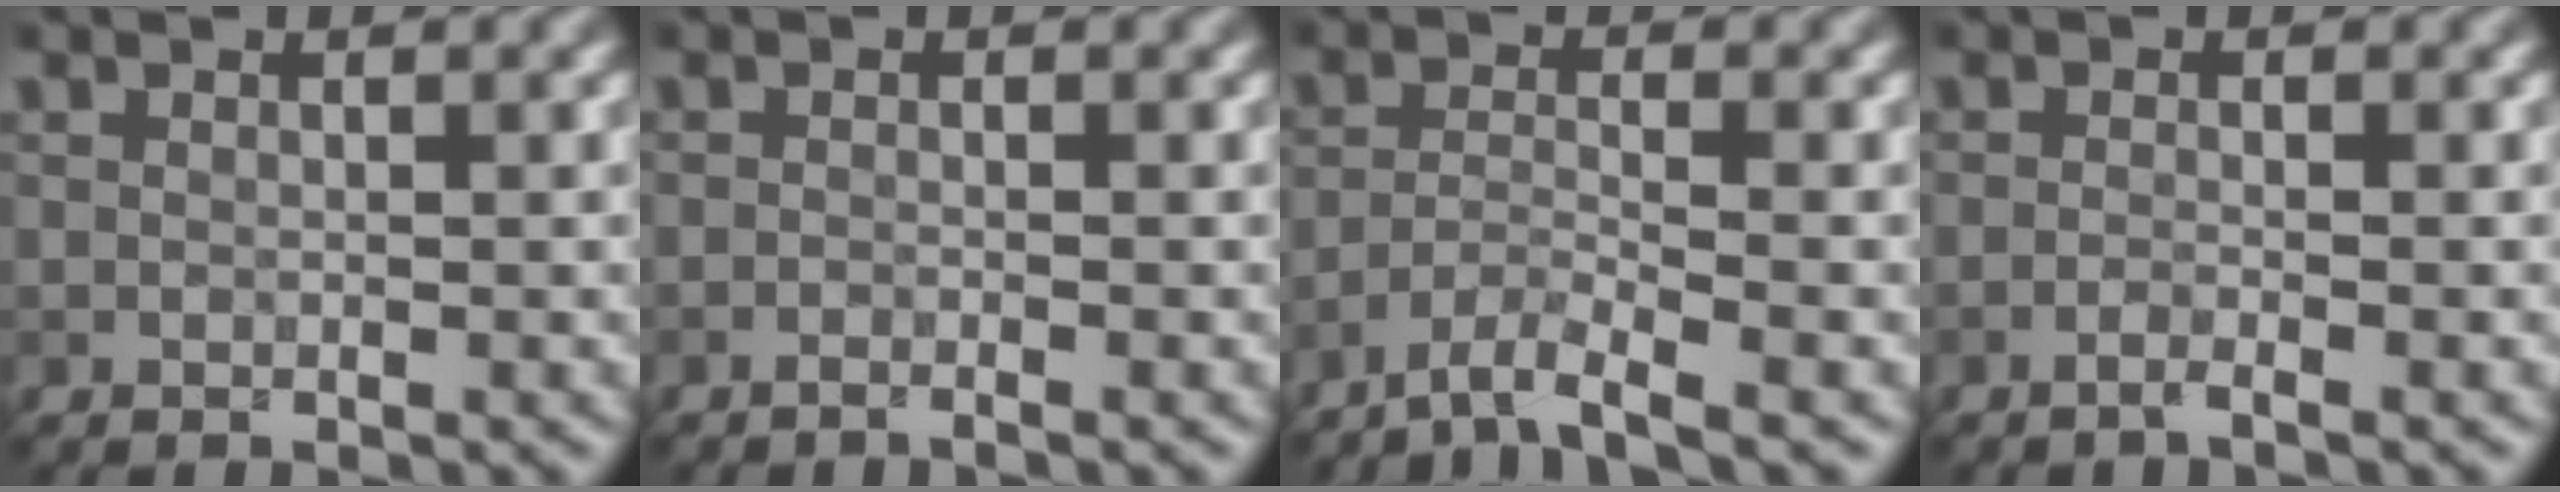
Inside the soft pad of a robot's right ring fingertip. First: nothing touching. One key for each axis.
{"total": 0.8, "fx": -0.7, "fy": 0.0, "fz": 0.5, "tx": -0.011, "ty": -0.001, "tz": -0.017}
{"total": 3.5, "fx": -2.9, "fy": 0.3, "fz": 1.9, "tx": -0.034, "ty": 0.000, "tz": -0.065}
{"total": 1.0, "fx": -0.7, "fy": 0.1, "fz": 0.7, "tx": -0.010, "ty": 0.000, "tz": -0.021}